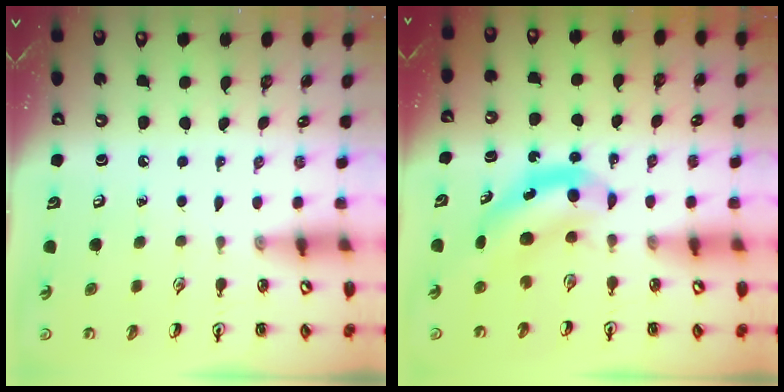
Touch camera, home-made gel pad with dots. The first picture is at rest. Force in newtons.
{"total": 5.6, "press": 5.5, "slide": 0.8}